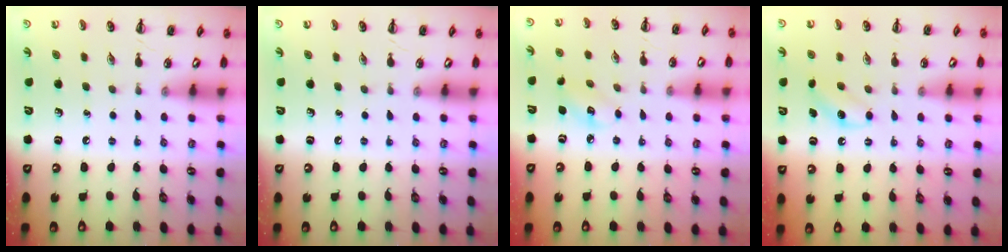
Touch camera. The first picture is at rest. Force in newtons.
{"total": 0.0}
{"total": 4.0, "press": 3.9, "slide": 0.7}
{"total": 4.6, "press": 4.5, "slide": 1.1}